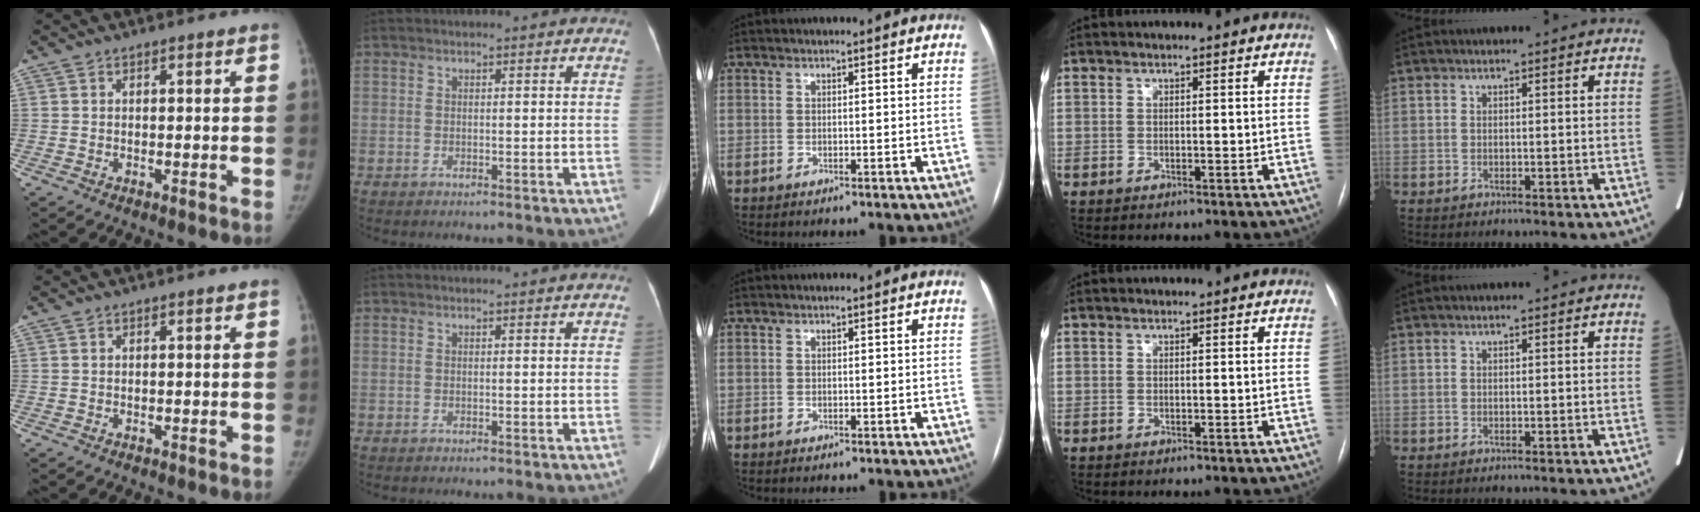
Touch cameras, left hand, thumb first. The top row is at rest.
{}